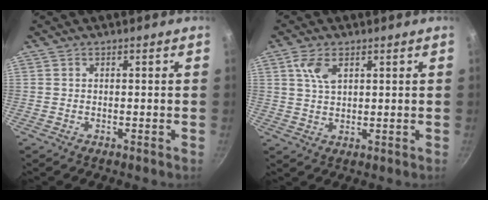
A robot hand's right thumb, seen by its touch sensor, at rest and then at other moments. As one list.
[{"total": 4.7, "force": [2.1, 2.6, 3.3], "torque": [-0.063, -0.005, 0.042]}]